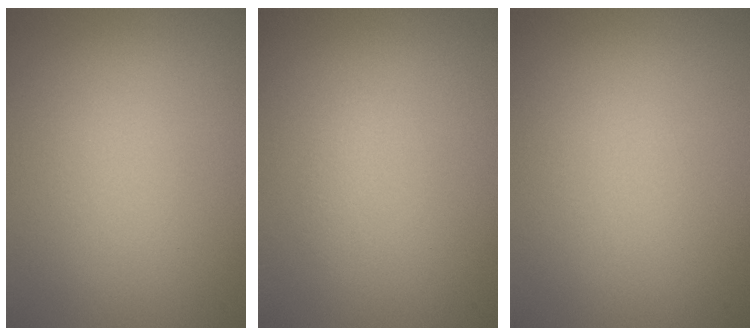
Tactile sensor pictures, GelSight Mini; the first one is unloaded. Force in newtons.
{"total": 0.6, "press": 0.6, "slide": 0.0}
{"total": 0.0}